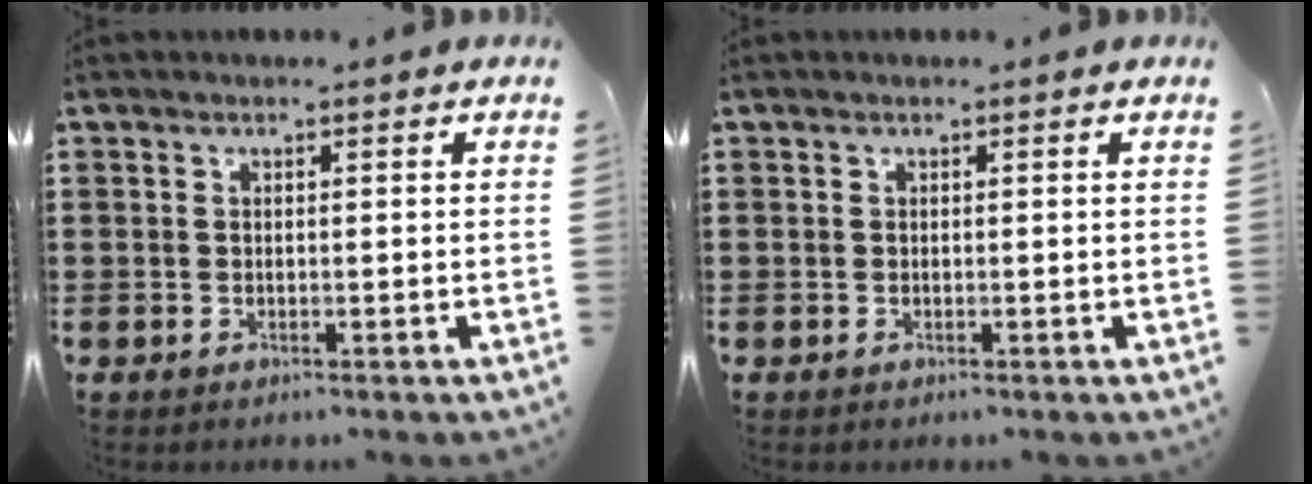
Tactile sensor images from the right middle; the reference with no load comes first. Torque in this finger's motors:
{"motor_torque": [-0.22, -0.09, 0.02, -0.01]}